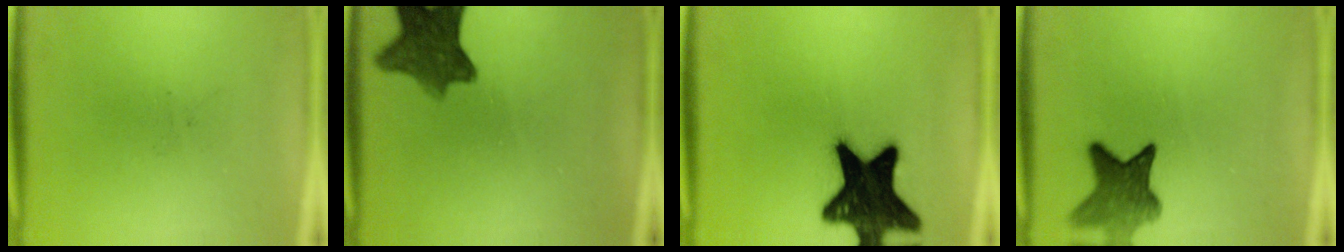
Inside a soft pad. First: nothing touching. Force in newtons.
{"total": 9.2}
{"total": 19.5}
{"total": 7.1}